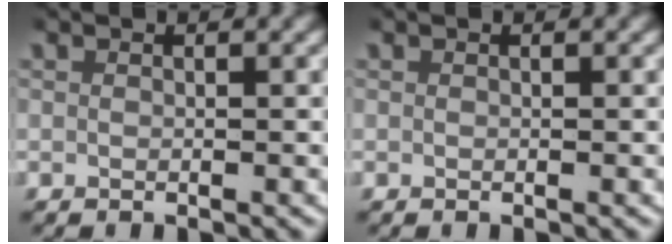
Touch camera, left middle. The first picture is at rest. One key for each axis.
{"total": 0.0}